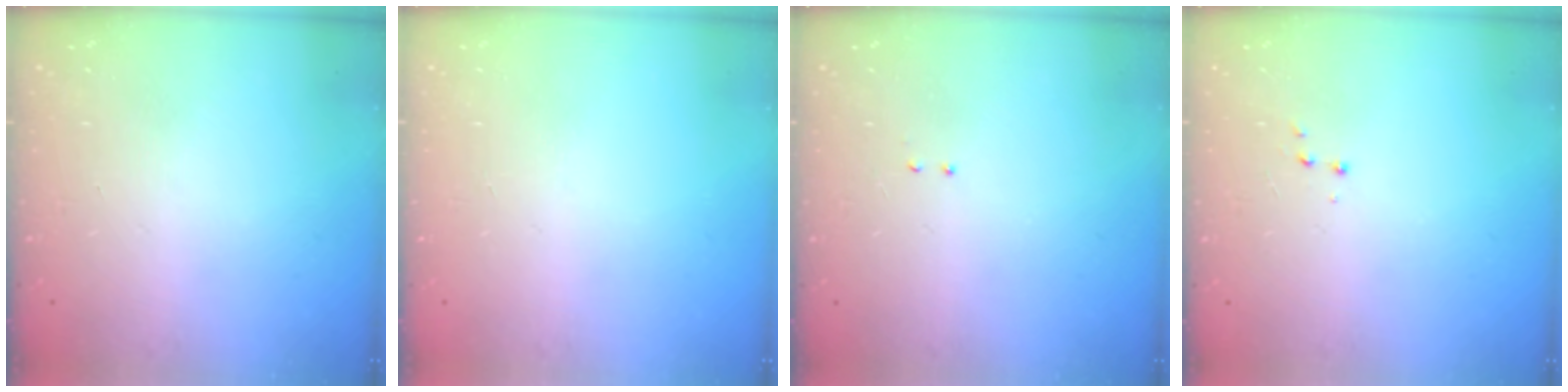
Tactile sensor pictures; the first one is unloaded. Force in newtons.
{"total": 0.0}
{"total": 2.1, "press": 2.0, "slide": 0.6}
{"total": 3.6, "press": 3.5, "slide": 0.7}